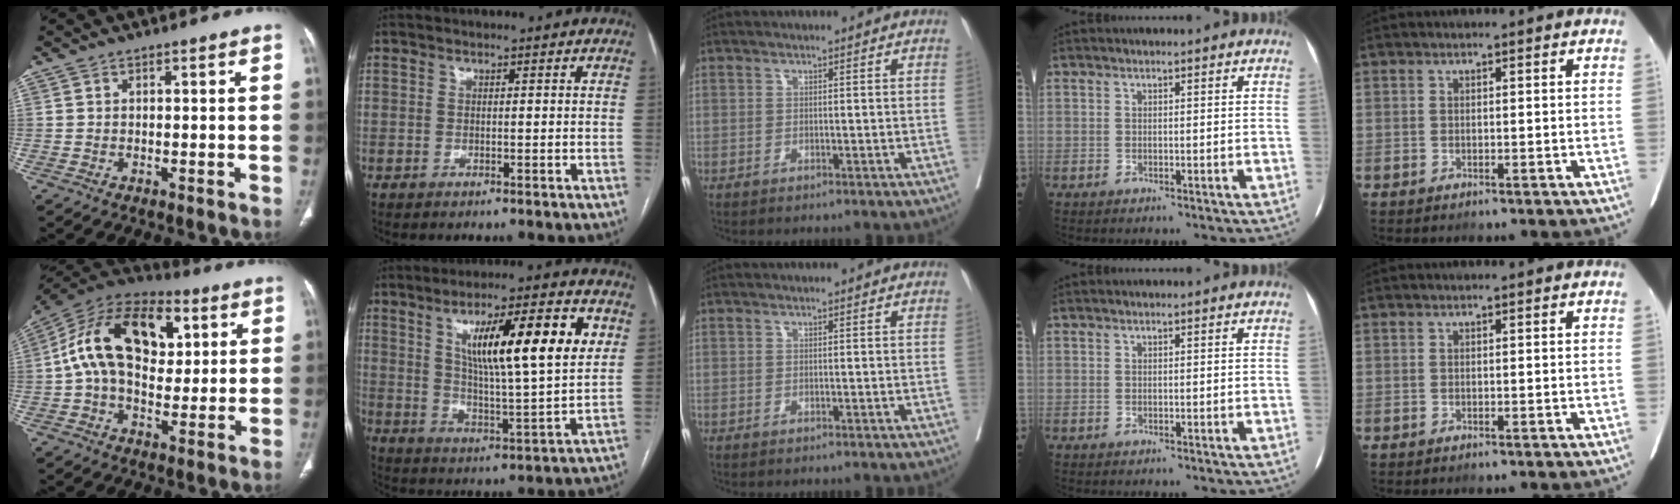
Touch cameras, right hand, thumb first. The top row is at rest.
{"thumb": {"total": 20.7, "force": [4.3, 13.0, 15.6], "torque": [-0.253, 0.020, 0.063]}, "index": {"total": 17.3, "force": [6.0, 1.7, 16.1], "torque": [-0.260, 0.006, 0.091]}, "middle": {"total": 0.8, "force": [-0.7, 0.1, 0.3], "torque": [0.000, 0.000, -0.009]}}